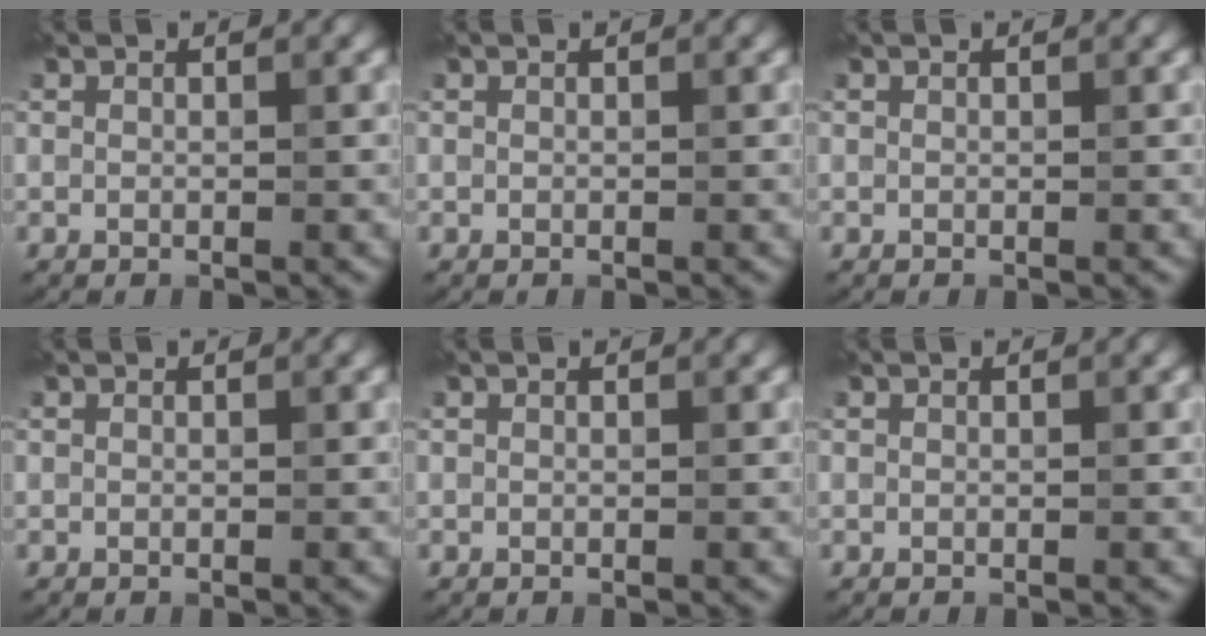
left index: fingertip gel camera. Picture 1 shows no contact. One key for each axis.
{"total": 0.0}
{"total": 0.0}
{"total": 0.0}
{"total": 0.0}
{"total": 0.0}